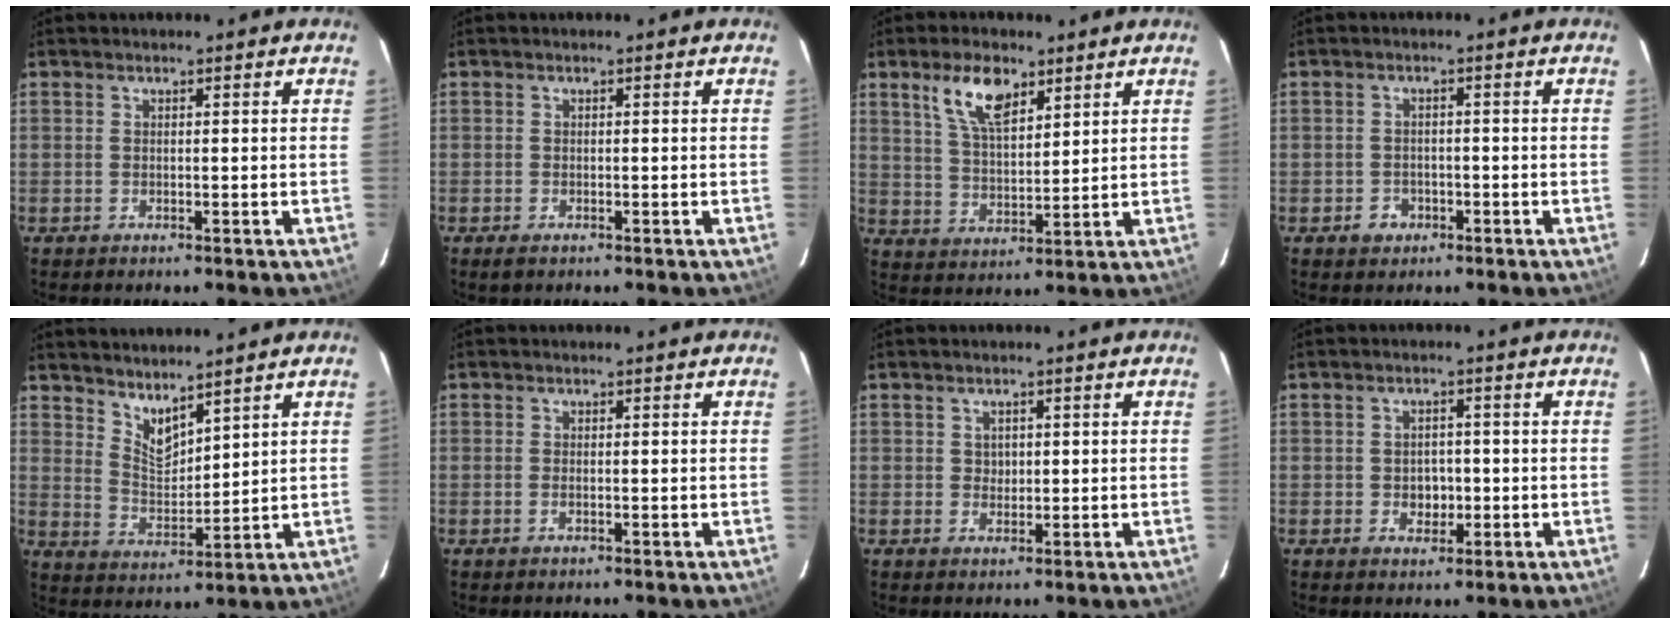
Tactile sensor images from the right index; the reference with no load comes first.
{"total": 1.2, "force": [-0.8, 0.5, 0.7], "torque": [-0.014, -0.004, -0.015]}
{"total": 9.0, "force": [5.3, 4.0, 6.1], "torque": [-0.113, 0.011, 0.105]}
{"total": 3.1, "force": [-1.4, 2.7, 0.5], "torque": [-0.016, 0.007, -0.020]}
{"total": 6.2, "force": [5.2, 1.8, 2.8], "torque": [-0.046, -0.007, 0.102]}
{"total": 0.8, "force": [-0.3, 0.2, 0.7], "torque": [-0.015, 0.000, -0.007]}
{"total": 1.7, "force": [0.4, 1.6, 0.5], "torque": [-0.004, 0.005, 0.007]}
{"total": 3.5, "force": [-0.7, 2.9, 1.8], "torque": [-0.030, 0.005, -0.005]}